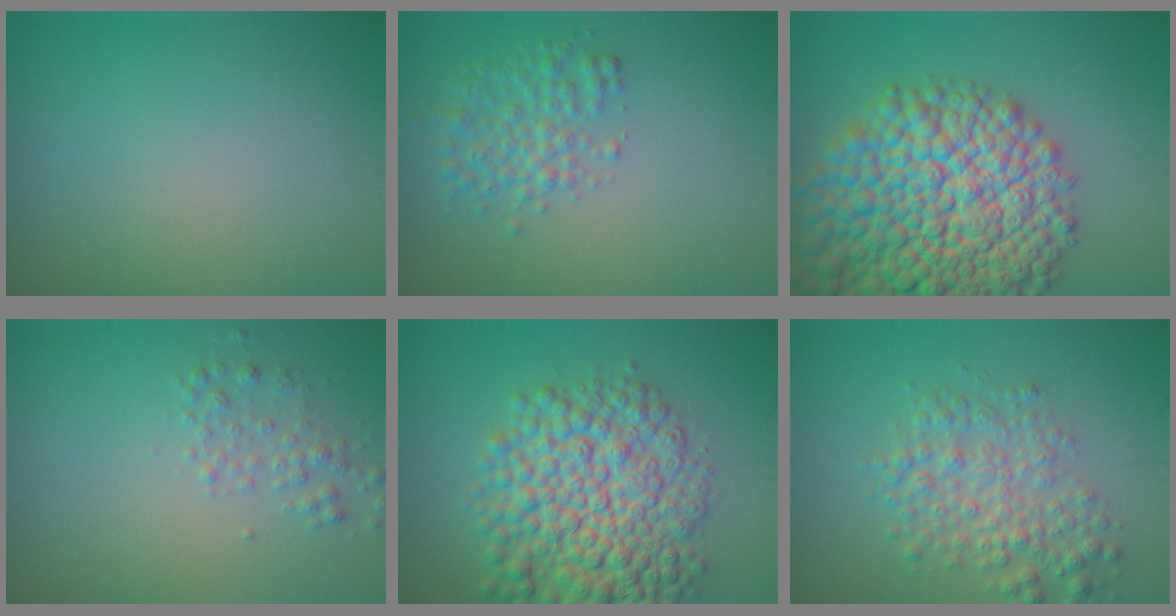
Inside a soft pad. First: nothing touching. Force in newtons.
{"total": 3.0, "press": 3.0, "slide": 0.1}
{"total": 16.9, "press": 16.9, "slide": 0.7}
{"total": 1.6, "press": 1.6, "slide": 0.0}
{"total": 9.8, "press": 9.8, "slide": 0.2}
{"total": 4.2, "press": 4.2, "slide": 0.1}